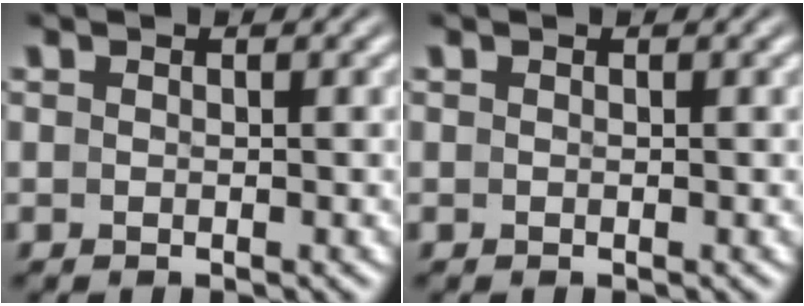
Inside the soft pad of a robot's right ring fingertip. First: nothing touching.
{"total": 0.0}